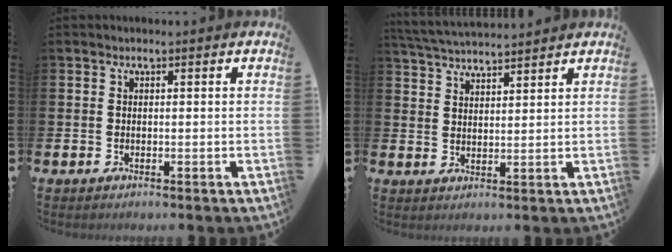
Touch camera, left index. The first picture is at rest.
{"total": 4.1, "force": [4.0, 0.2, 0.4], "torque": [-0.021, -0.021, 0.072]}